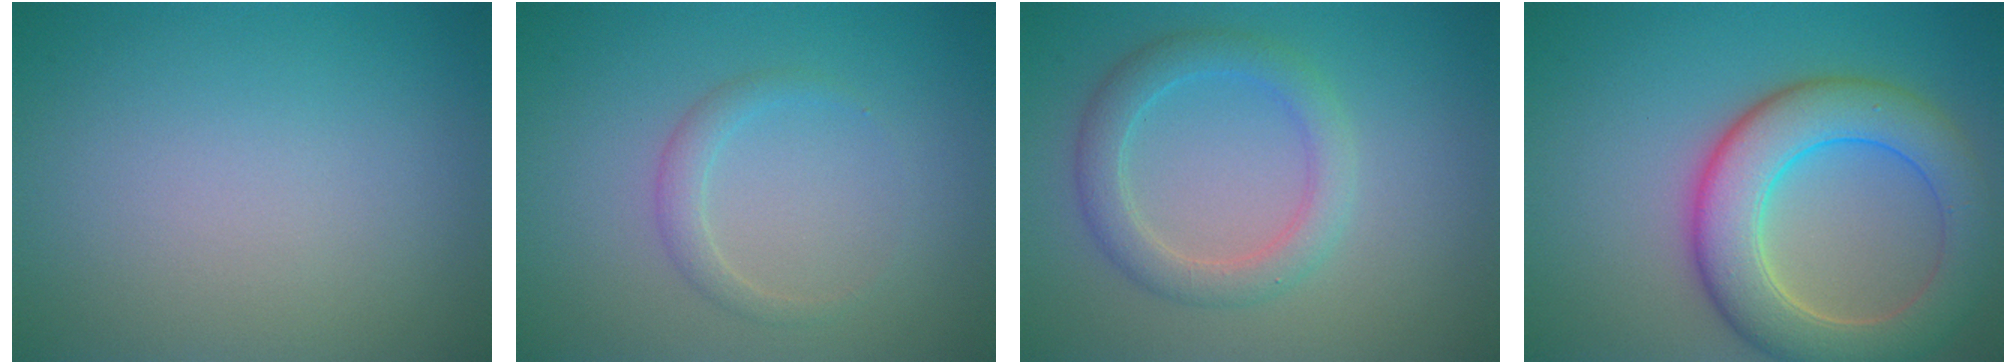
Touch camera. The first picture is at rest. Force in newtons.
{"total": 1.4, "press": 1.4, "slide": 0.1}
{"total": 3.2, "press": 3.2, "slide": 0.1}
{"total": 8.0, "press": 7.9, "slide": 0.7}